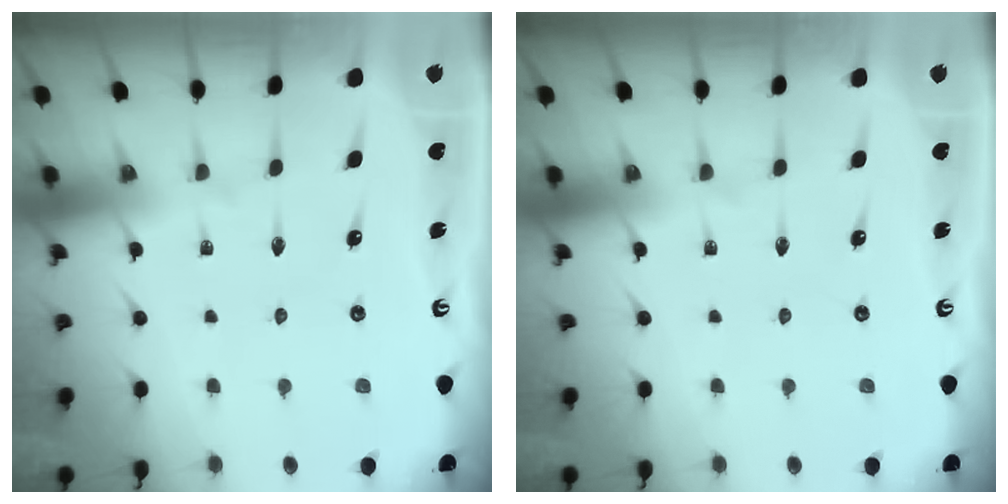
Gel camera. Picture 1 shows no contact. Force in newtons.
{"total": 0.0}